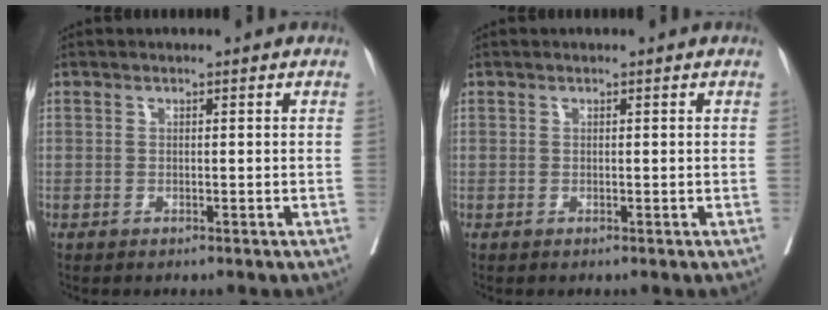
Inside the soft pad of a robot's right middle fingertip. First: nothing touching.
{"total": 0.0}